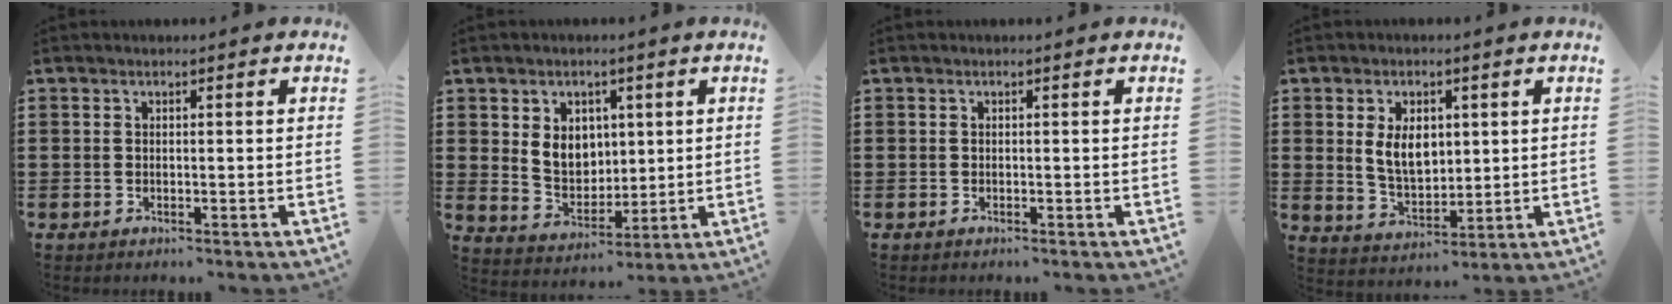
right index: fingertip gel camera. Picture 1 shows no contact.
{"total": 6.2, "force": [1.6, 5.2, 2.9], "torque": [-0.060, 0.009, 0.028]}
{"total": 0.0}
{"total": 6.5, "force": [1.4, 4.1, 4.8], "torque": [-0.088, 0.008, 0.020]}